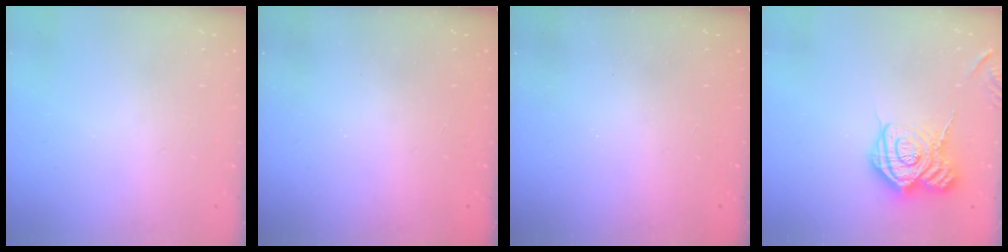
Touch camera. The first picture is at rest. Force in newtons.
{"total": 2.4, "press": 2.3, "slide": 0.8}
{"total": 2.5, "press": 2.4, "slide": 0.8}
{"total": 16.9, "press": 16.9, "slide": 0.8}